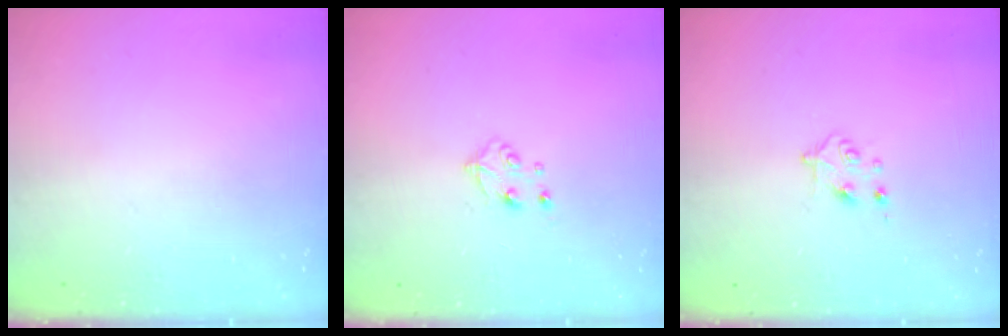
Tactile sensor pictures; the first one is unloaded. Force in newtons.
{"total": 5.3, "press": 5.3, "slide": 0.3}
{"total": 4.1, "press": 4.1, "slide": 0.5}